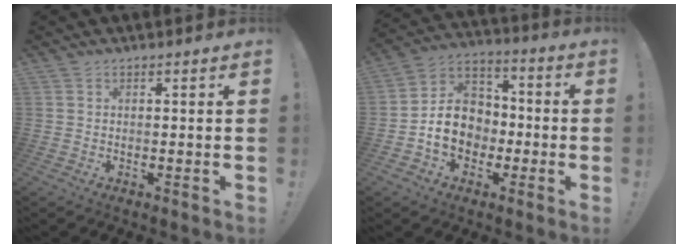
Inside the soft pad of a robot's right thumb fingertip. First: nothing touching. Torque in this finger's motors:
{"motor_torque": [1.78, 1.65, 0.88, -0.77, 0.02]}